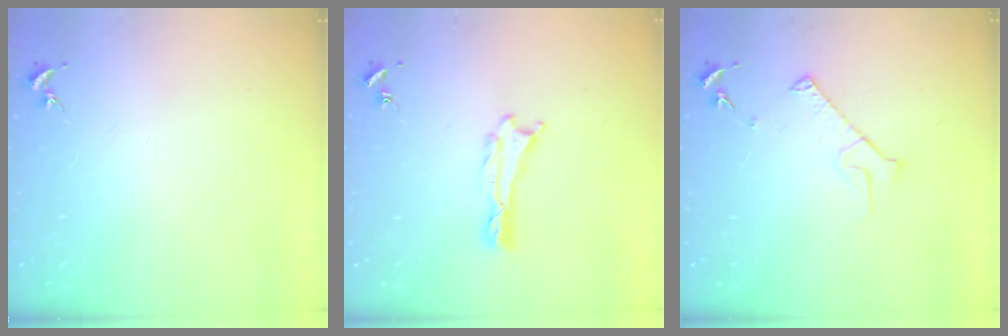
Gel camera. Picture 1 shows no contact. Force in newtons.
{"total": 0.0}
{"total": 3.9, "press": 3.9, "slide": 0.4}